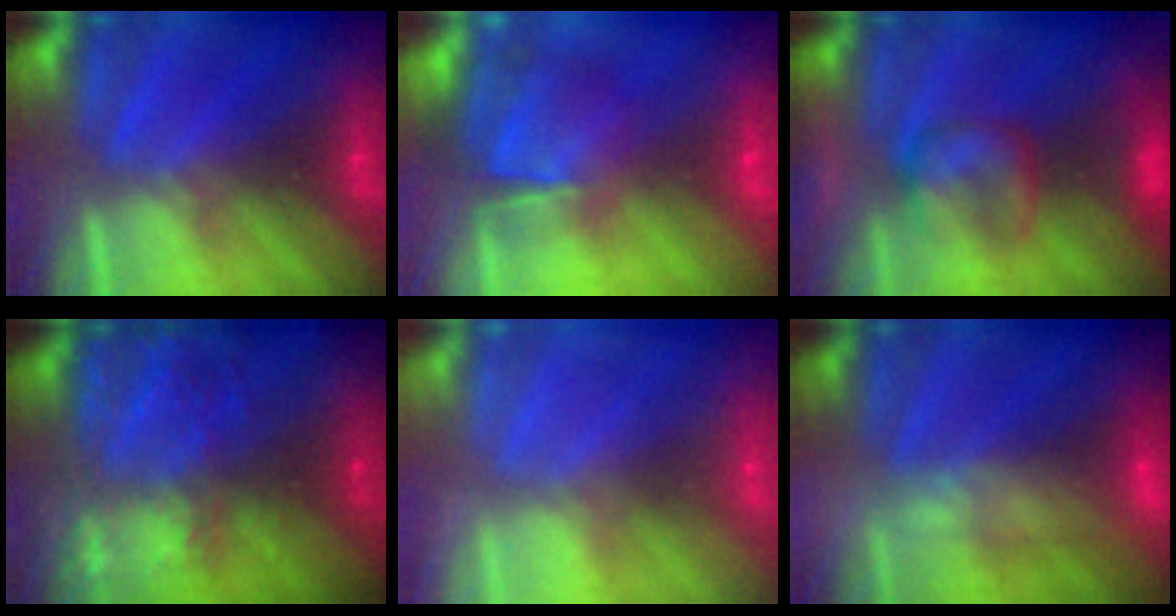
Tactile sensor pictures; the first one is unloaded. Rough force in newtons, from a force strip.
{"total": 7.3}
{"total": 9.1}
{"total": 7.5}
{"total": 2.4}
{"total": 2.6}